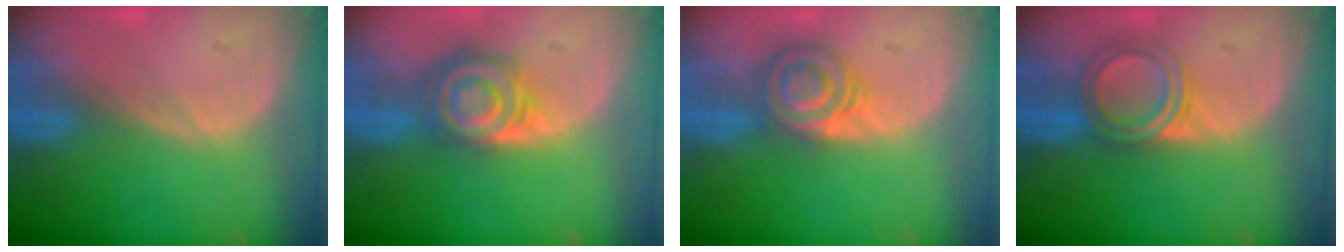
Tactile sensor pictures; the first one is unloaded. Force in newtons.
{"total": 8.0, "press": 7.1, "slide": 3.6}
{"total": 5.9, "press": 5.9, "slide": 0.8}
{"total": 5.1, "press": 5.0, "slide": 0.7}